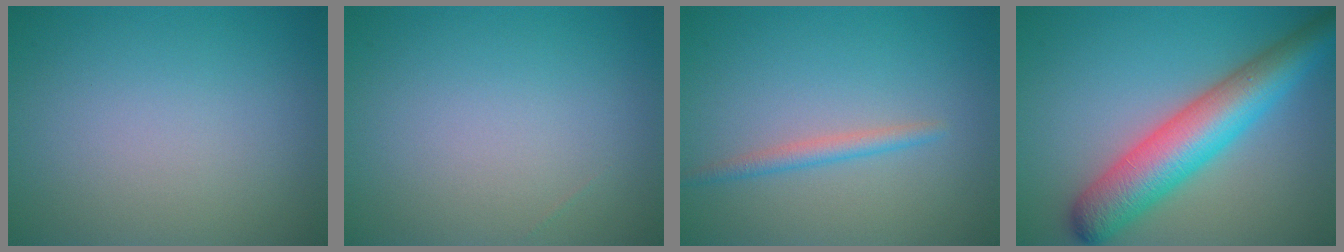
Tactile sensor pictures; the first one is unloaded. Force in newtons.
{"total": 0.0}
{"total": 1.6, "press": 1.6, "slide": 0.0}
{"total": 8.2, "press": 8.2, "slide": 0.2}